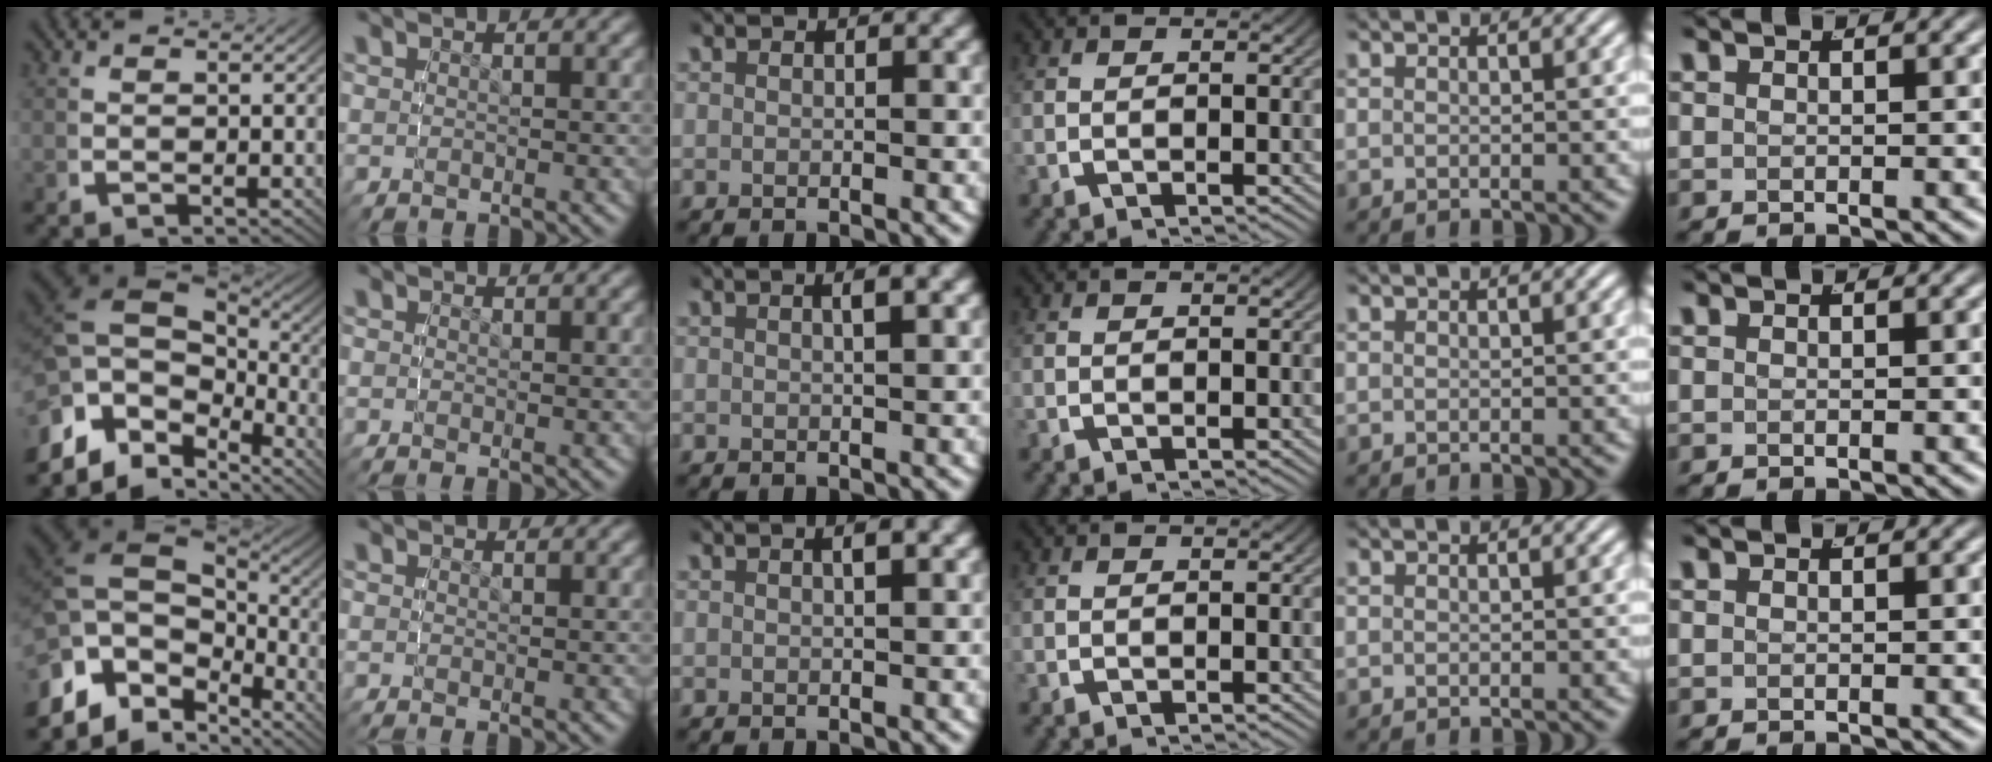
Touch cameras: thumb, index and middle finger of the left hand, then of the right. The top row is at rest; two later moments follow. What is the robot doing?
{"motion": "lift_and_place", "object": "air blower"}